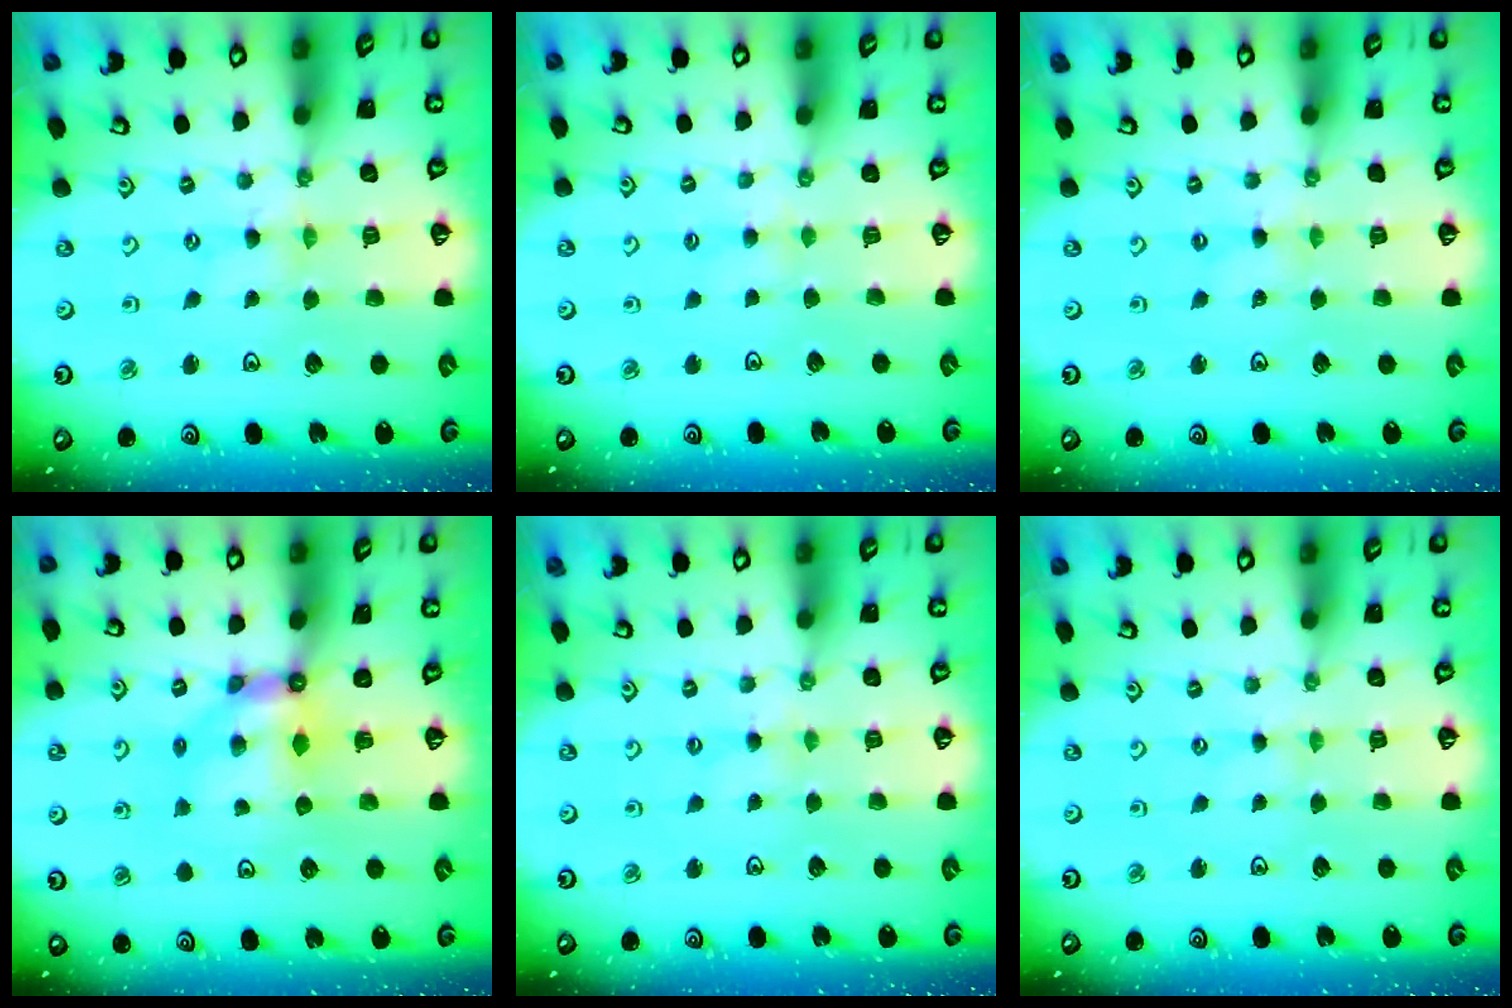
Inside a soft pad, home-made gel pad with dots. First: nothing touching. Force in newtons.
{"total": 2.8, "press": 2.7, "slide": 0.5}
{"total": 0.7, "press": 0.7, "slide": 0.2}
{"total": 6.0, "press": 5.9, "slide": 0.4}
{"total": 1.8, "press": 1.8, "slide": 0.4}
{"total": 0.0}